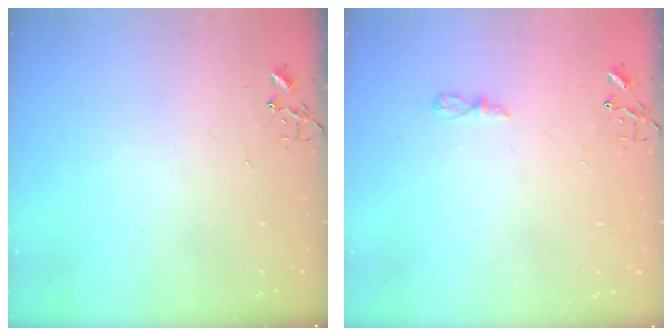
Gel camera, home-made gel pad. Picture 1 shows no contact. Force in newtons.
{"total": 4.4, "press": 4.4, "slide": 0.6}